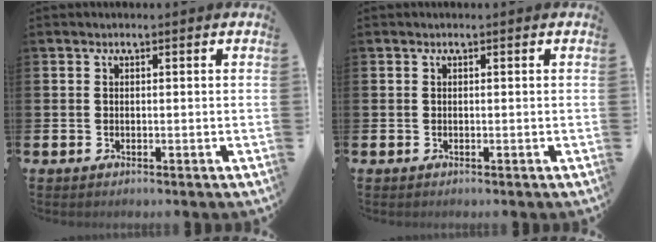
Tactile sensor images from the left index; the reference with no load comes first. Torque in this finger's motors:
{"motor_torque": [0.00, 0.00, 0.03, 0.00]}